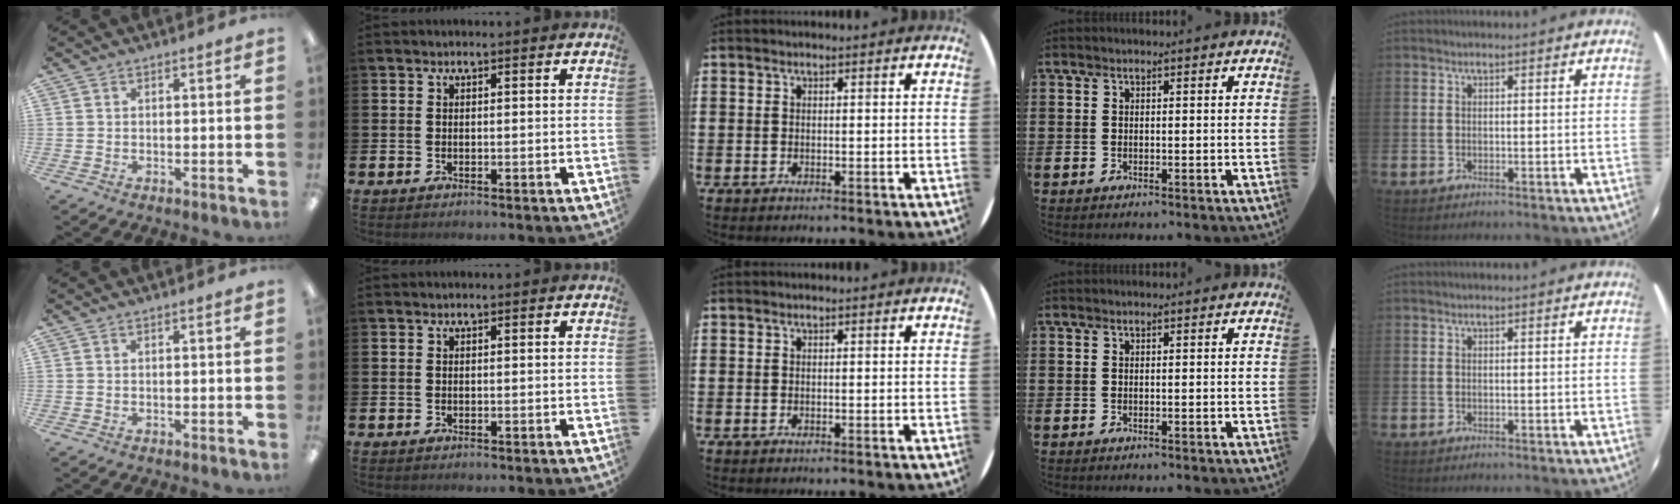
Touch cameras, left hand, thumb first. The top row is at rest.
{}